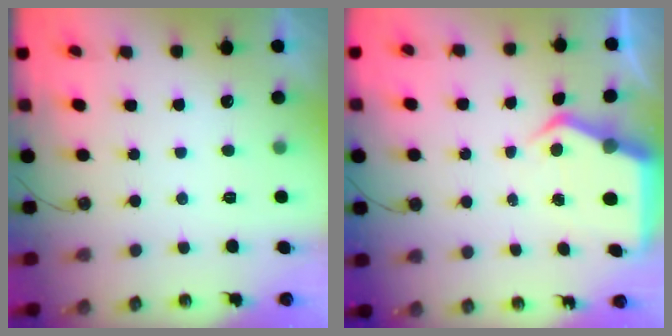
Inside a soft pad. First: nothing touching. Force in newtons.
{"total": 6.4, "press": 6.4, "slide": 0.6}